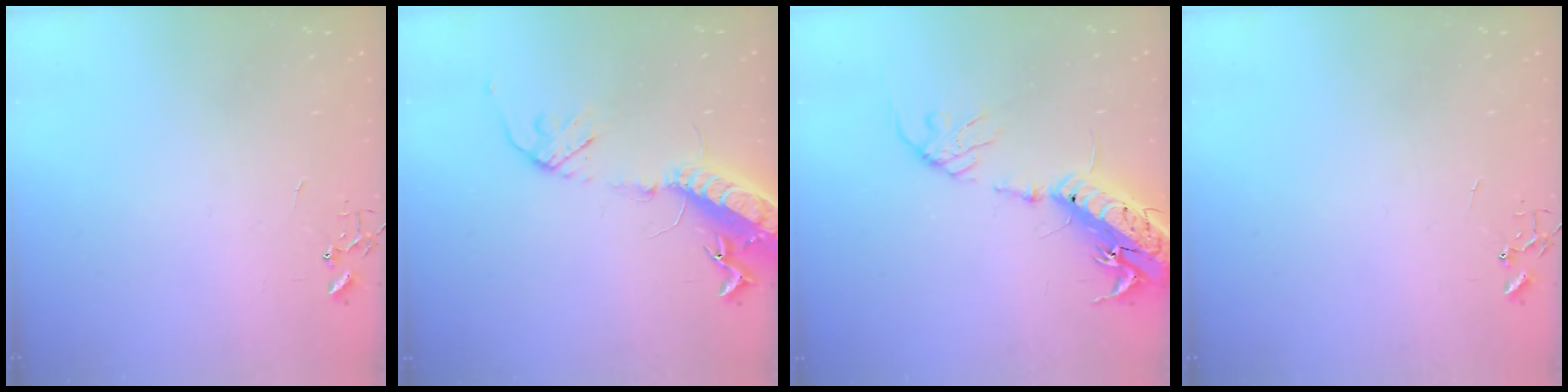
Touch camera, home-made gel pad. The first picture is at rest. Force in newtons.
{"total": 17.1, "press": 16.6, "slide": 4.0}
{"total": 19.6, "press": 19.1, "slide": 4.3}
{"total": 0.0}